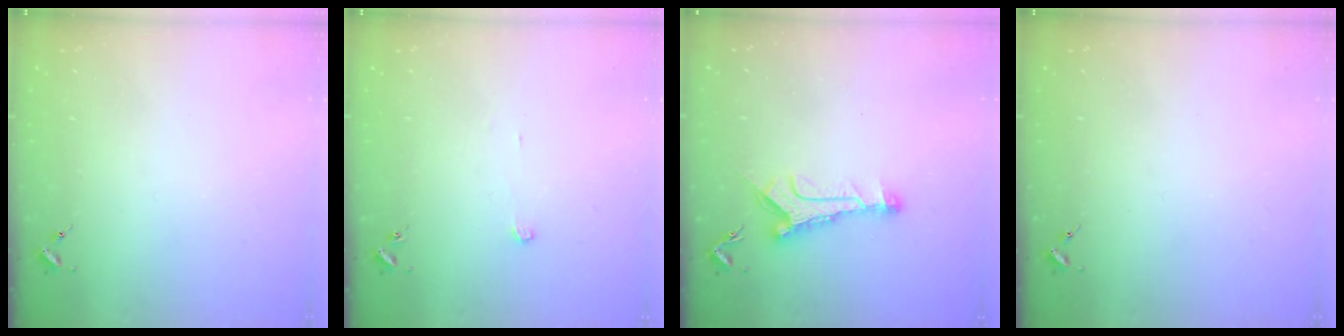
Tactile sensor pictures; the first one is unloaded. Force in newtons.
{"total": 2.4, "press": 2.4, "slide": 0.2}
{"total": 11.3, "press": 11.3, "slide": 0.5}
{"total": 0.0}